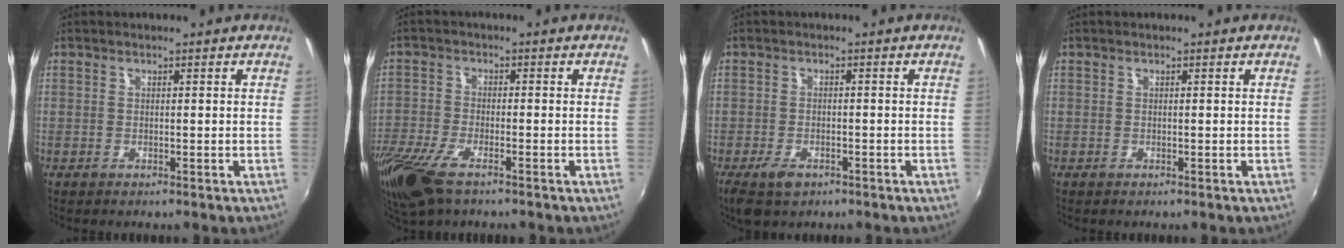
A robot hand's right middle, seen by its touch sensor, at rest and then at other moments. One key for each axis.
{"total": 11.4, "fx": -7.5, "fy": 4.1, "fz": 7.6, "tx": -0.183, "ty": -0.041, "tz": -0.148}
{"total": 5.3, "fx": -3.4, "fy": 2.7, "fz": 3.1, "tx": -0.078, "ty": -0.018, "tz": -0.059}
{"total": 0.0}